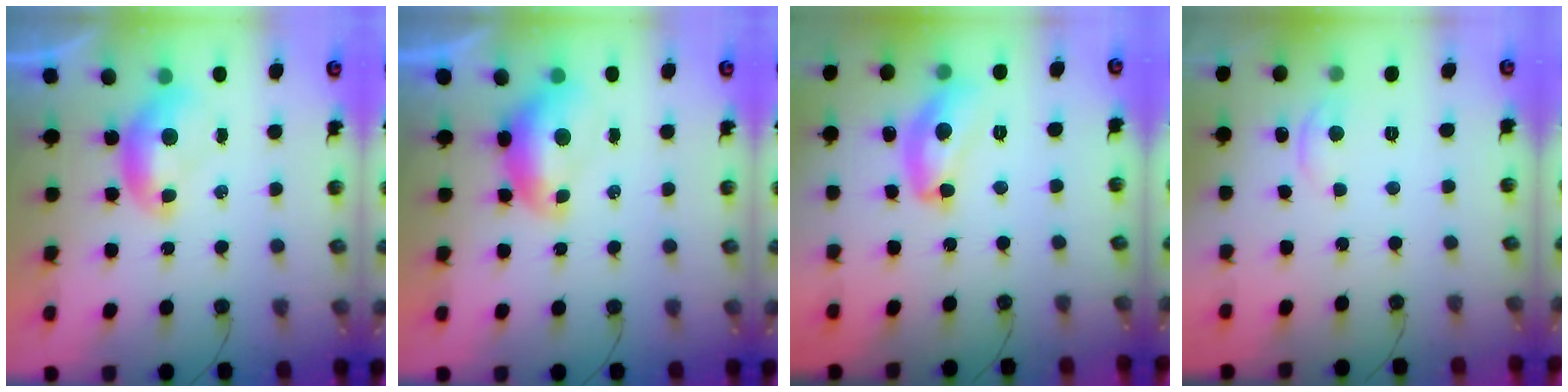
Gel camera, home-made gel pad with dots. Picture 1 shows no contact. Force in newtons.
{"total": 1.1, "press": 1.0, "slide": 0.4}
{"total": 10.4, "press": 10.4, "slide": 0.7}
{"total": 1.3, "press": 1.2, "slide": 0.2}